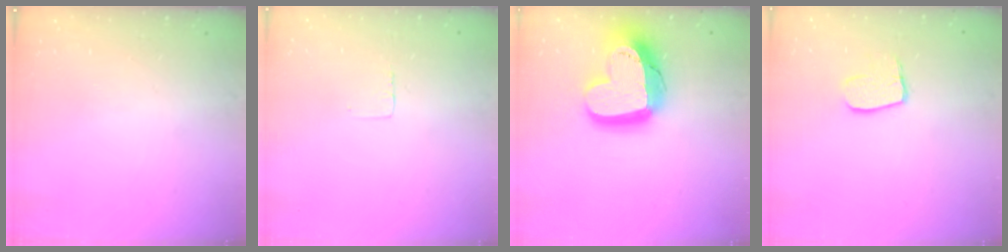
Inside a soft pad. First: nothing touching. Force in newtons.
{"total": 2.3, "press": 2.3, "slide": 0.1}
{"total": 21.6, "press": 21.5, "slide": 1.9}
{"total": 8.0, "press": 8.0, "slide": 0.5}